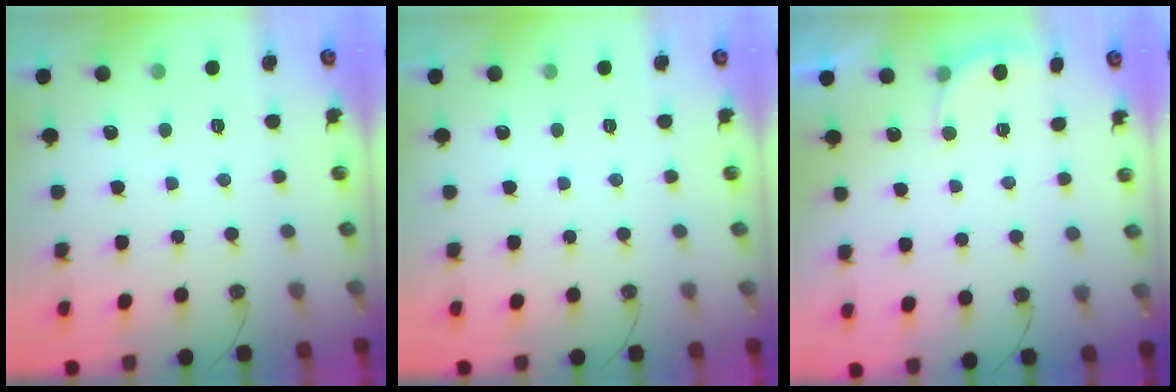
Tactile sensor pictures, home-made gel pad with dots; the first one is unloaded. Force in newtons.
{"total": 0.0}
{"total": 2.1, "press": 2.0, "slide": 0.6}